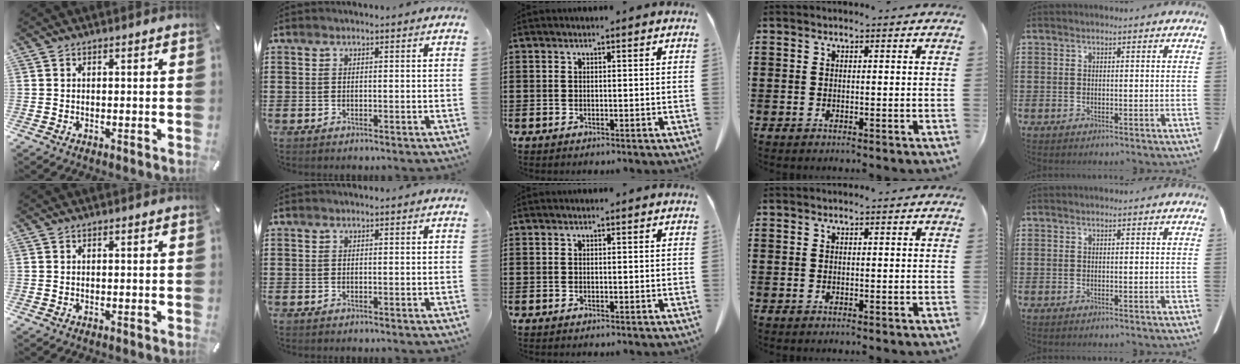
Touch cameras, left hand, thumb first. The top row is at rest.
{}